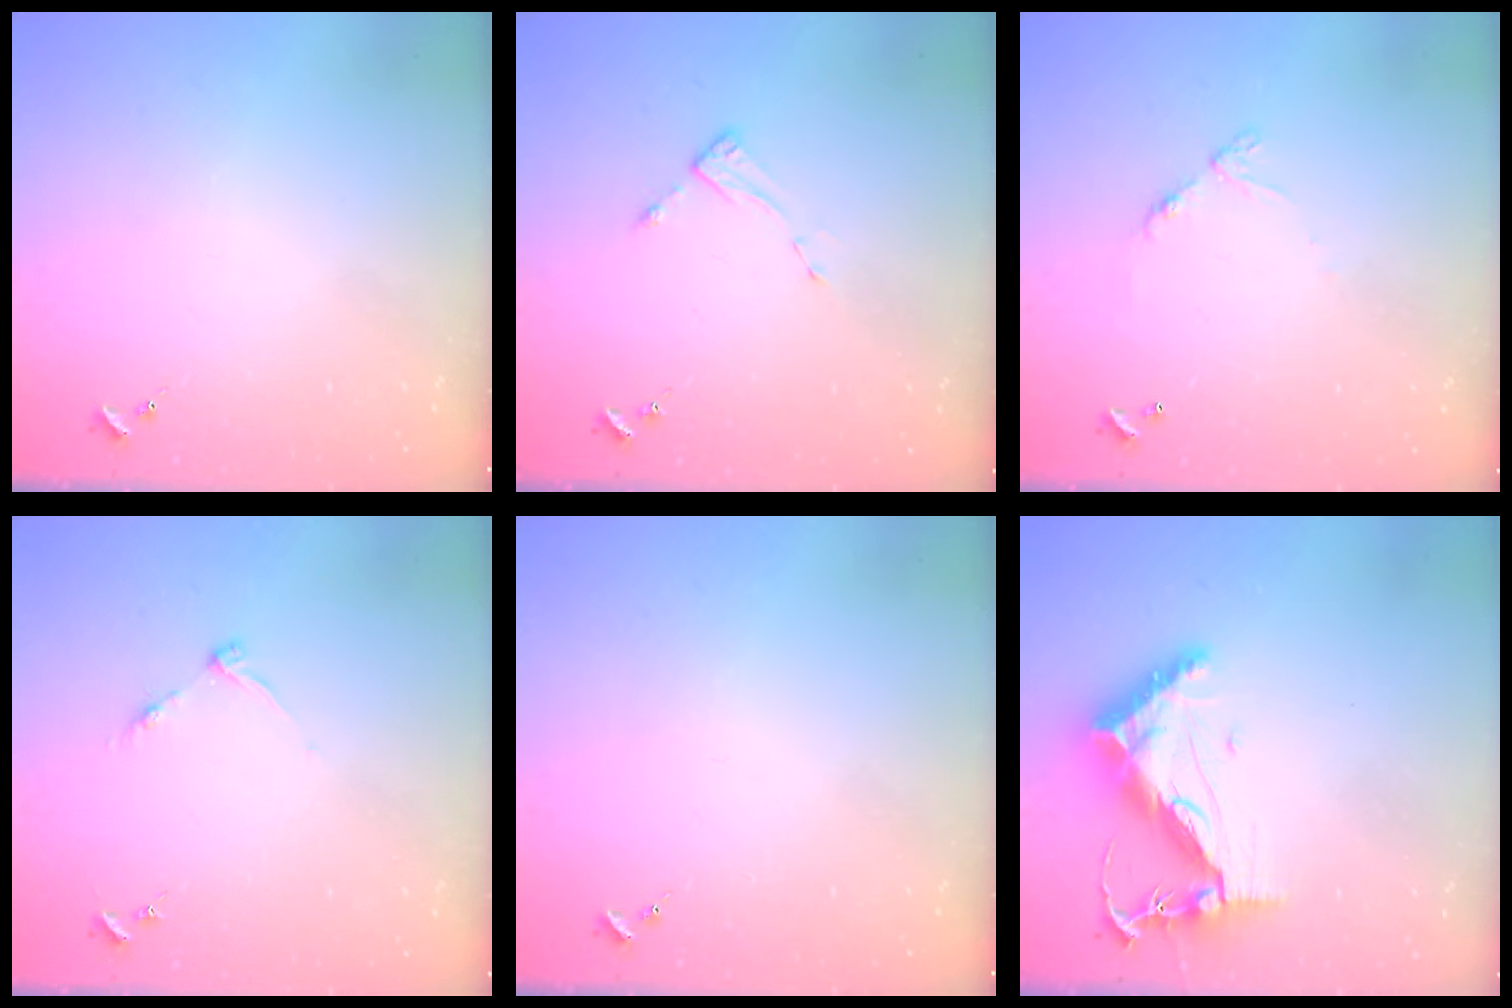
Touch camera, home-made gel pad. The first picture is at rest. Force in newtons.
{"total": 2.6, "press": 2.6, "slide": 0.3}
{"total": 6.8, "press": 6.8, "slide": 0.5}
{"total": 4.6, "press": 4.6, "slide": 0.5}
{"total": 0.0}
{"total": 12.4, "press": 12.3, "slide": 1.4}